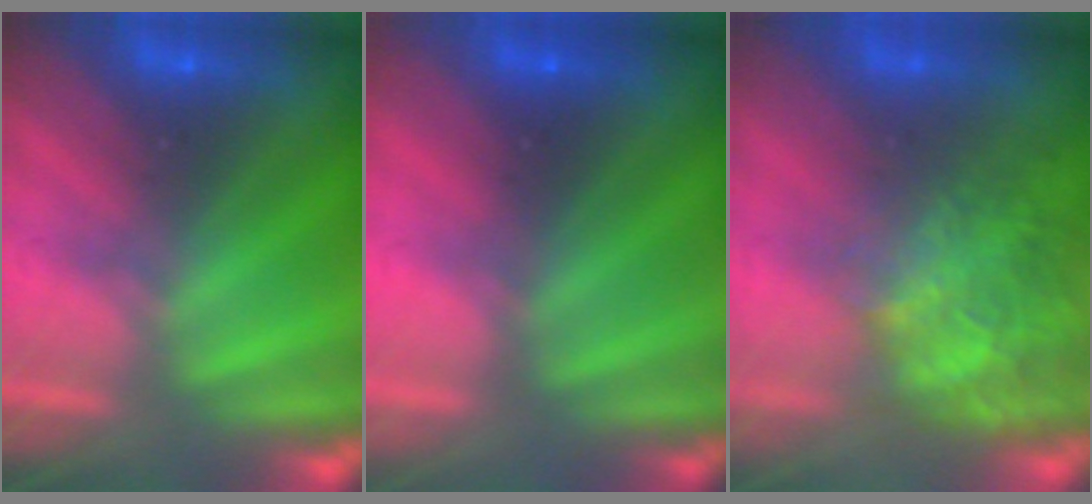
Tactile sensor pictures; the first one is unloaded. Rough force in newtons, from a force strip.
{"total": 3.5}
{"total": 3.6}